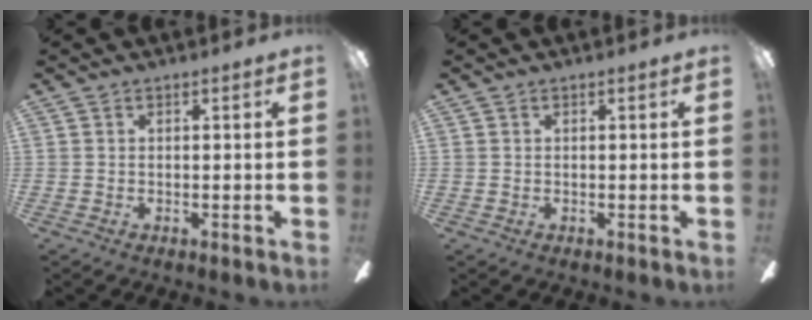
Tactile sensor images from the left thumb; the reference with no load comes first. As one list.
[{"total": 0.5, "force": [0.4, 0.3, 0.0], "torque": [-0.001, 0.002, 0.007]}]